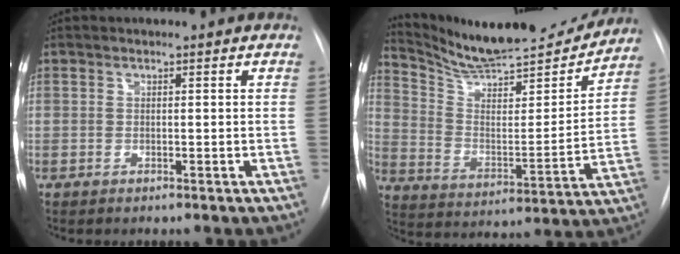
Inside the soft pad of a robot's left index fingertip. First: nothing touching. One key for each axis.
{"total": 19.5, "fx": 18.4, "fy": 2.1, "fz": 6.1, "tx": -0.104, "ty": -0.050, "tz": 0.279}